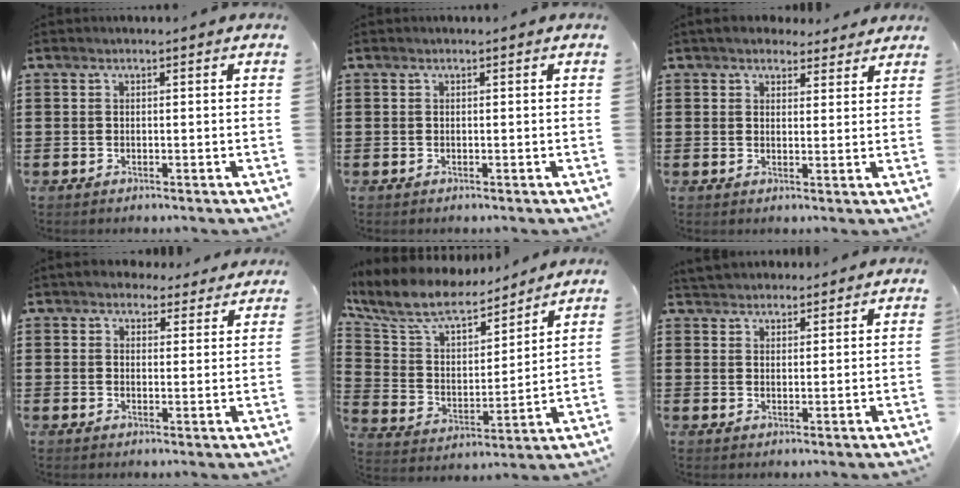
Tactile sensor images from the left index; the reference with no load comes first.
{"total": 0.0}
{"total": 3.8, "force": [3.3, 1.6, 0.8], "torque": [-0.025, -0.002, 0.063]}
{"total": 3.9, "force": [3.5, 1.5, 0.6], "torque": [-0.025, -0.004, 0.066]}
{"total": 9.3, "force": [8.0, 3.0, 3.8], "torque": [-0.113, -0.047, 0.137]}
{"total": 2.8, "force": [2.6, 0.8, -0.4], "torque": [-0.001, -0.002, 0.051]}